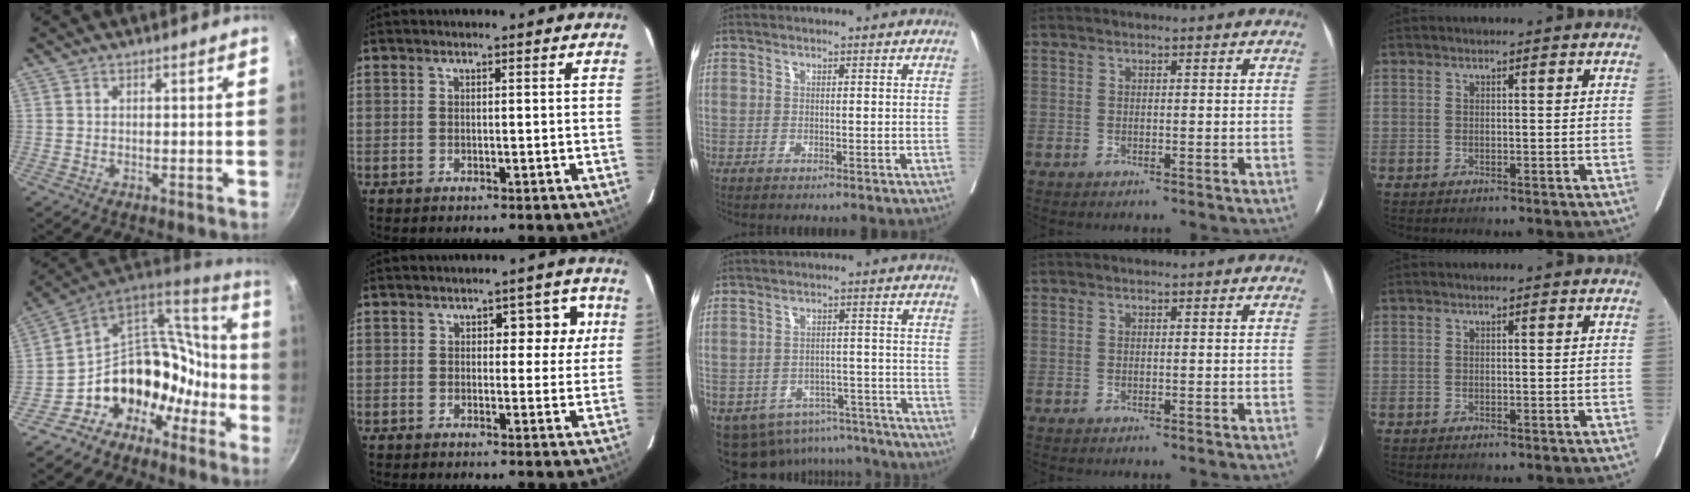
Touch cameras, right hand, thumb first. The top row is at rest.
{"thumb": {"total": 17.0, "force": [-8.1, 12.3, 8.4], "torque": [-0.058, 0.135, -0.139]}, "index": {"total": 5.3, "force": [1.4, 2.9, 4.2], "torque": [-0.035, 0.022, 0.016]}, "middle": {"total": 13.4, "force": [-11.3, 6.7, 2.7], "torque": [-0.040, 0.029, -0.137]}}